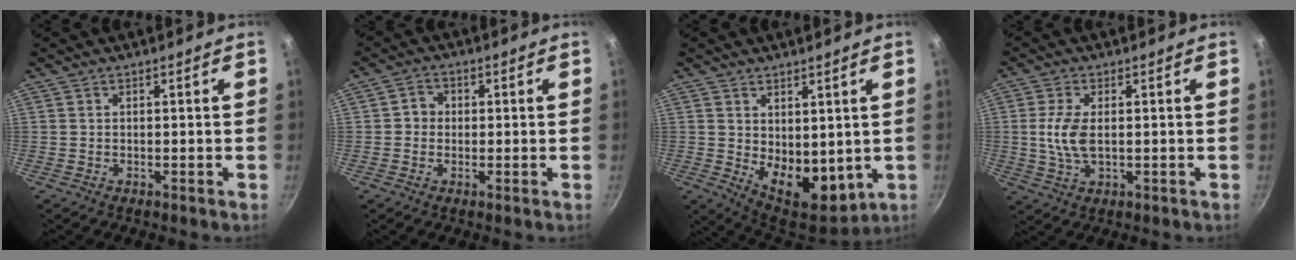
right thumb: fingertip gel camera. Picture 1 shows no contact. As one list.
[{"total": 3.3, "force": [0.0, 3.0, 1.3], "torque": [-0.002, 0.008, -0.008]}, {"total": 11.1, "force": [0.8, 6.9, 8.7], "torque": [-0.096, -0.035, 0.032]}, {"total": 6.4, "force": [0.2, 3.3, 5.5], "torque": [-0.118, -0.001, 0.001]}]